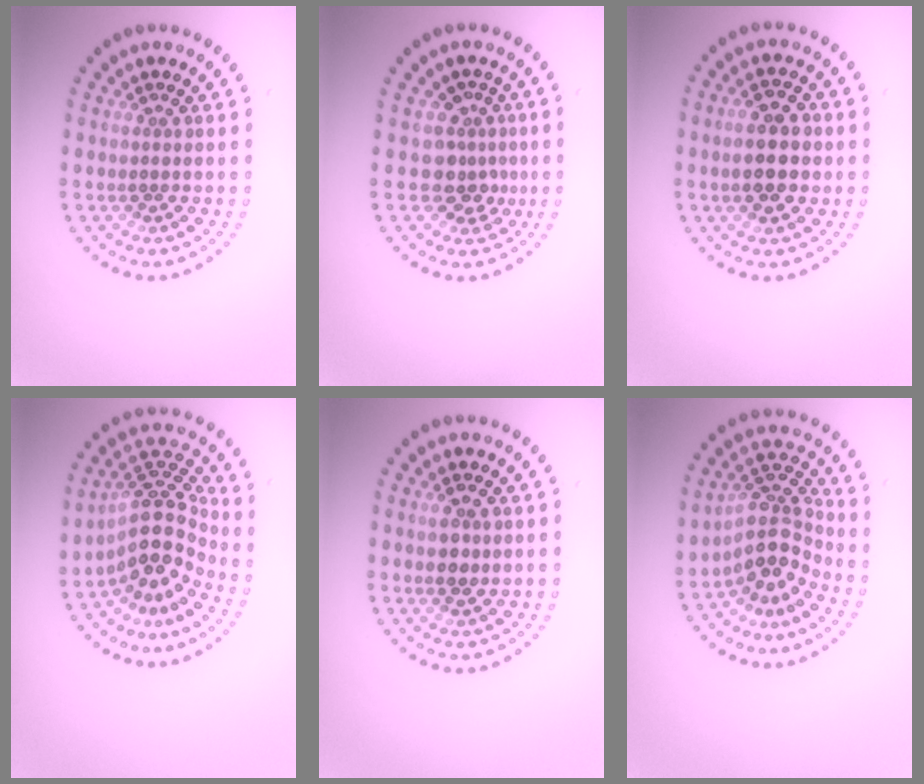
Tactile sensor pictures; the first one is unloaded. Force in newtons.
{"total": 2.8, "press": 2.0, "slide": 1.9}
{"total": 4.5, "press": 4.5, "slide": 0.3}
{"total": 5.3, "press": 4.0, "slide": 3.4}
{"total": 1.8, "press": 1.8, "slide": 0.3}
{"total": 4.3, "press": 3.1, "slide": 3.0}